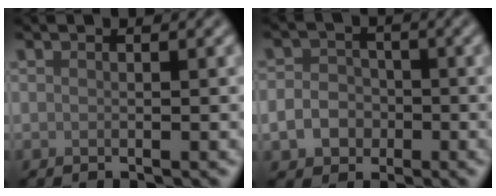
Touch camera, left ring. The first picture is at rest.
{"total": 3.3, "force": [-1.0, 2.8, 1.5], "torque": [-0.011, 0.000, -0.025]}